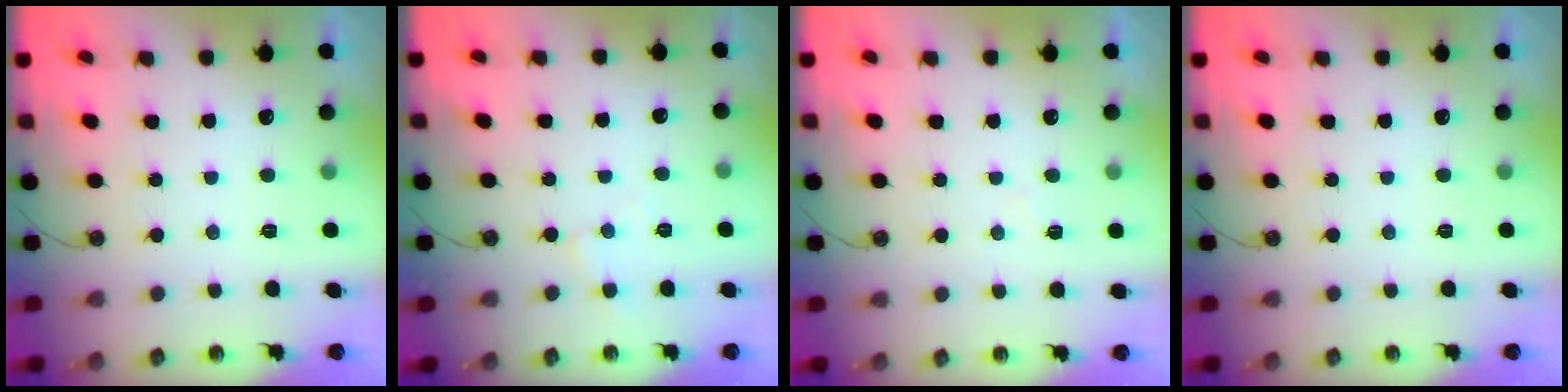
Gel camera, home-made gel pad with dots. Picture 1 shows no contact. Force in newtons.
{"total": 4.6, "press": 4.5, "slide": 0.6}
{"total": 5.1, "press": 5.1, "slide": 0.6}
{"total": 0.0}